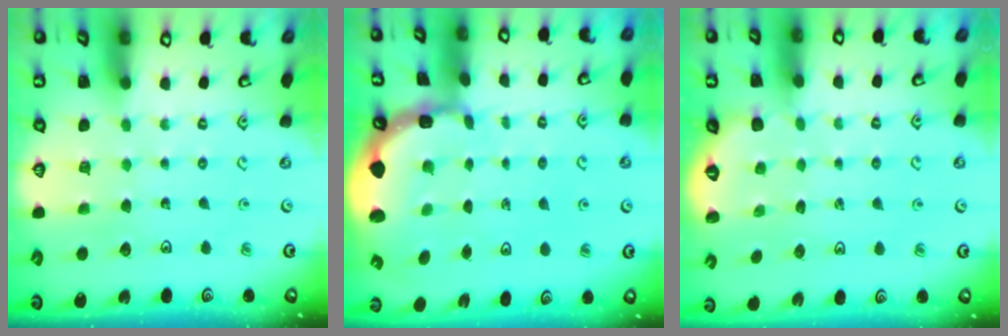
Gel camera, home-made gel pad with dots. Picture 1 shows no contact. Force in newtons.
{"total": 2.2, "press": 2.0, "slide": 1.0}
{"total": 2.9, "press": 2.8, "slide": 0.9}